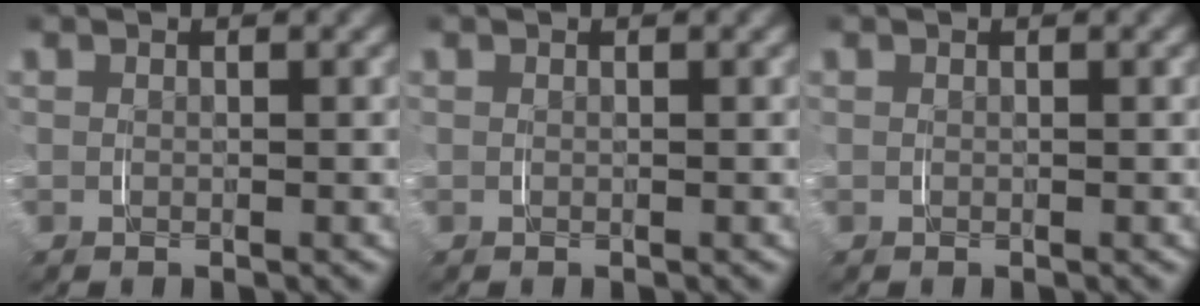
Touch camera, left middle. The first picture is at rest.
{"total": 0.0}
{"total": 0.0}